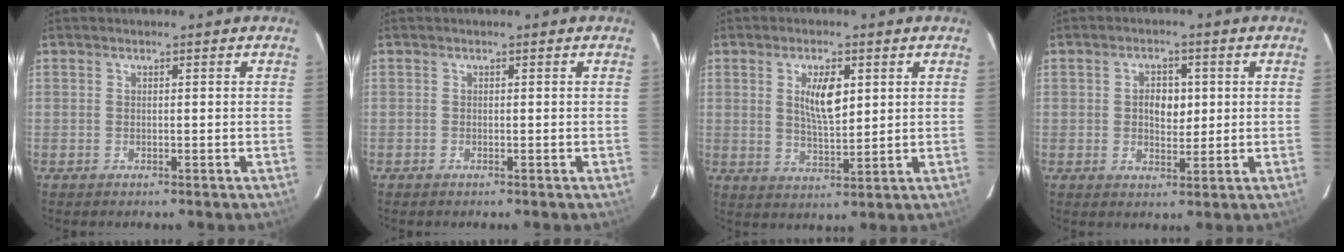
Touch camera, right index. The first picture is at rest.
{"total": 0.0}
{"total": 7.0, "force": [2.2, 2.8, 6.0], "torque": [-0.103, -0.001, 0.044]}
{"total": 4.6, "force": [0.6, 3.1, 3.4], "torque": [-0.054, 0.008, 0.012]}